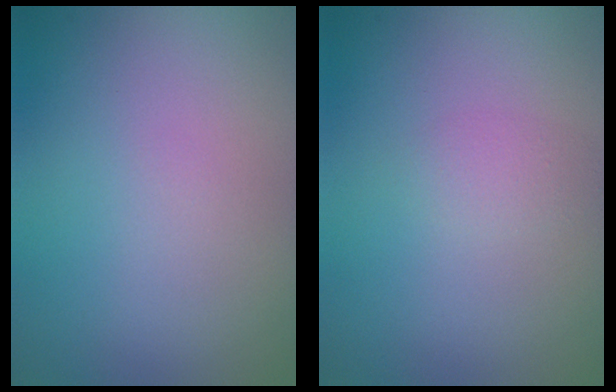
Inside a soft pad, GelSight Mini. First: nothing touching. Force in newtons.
{"total": 1.2, "press": 1.2, "slide": 0.0}